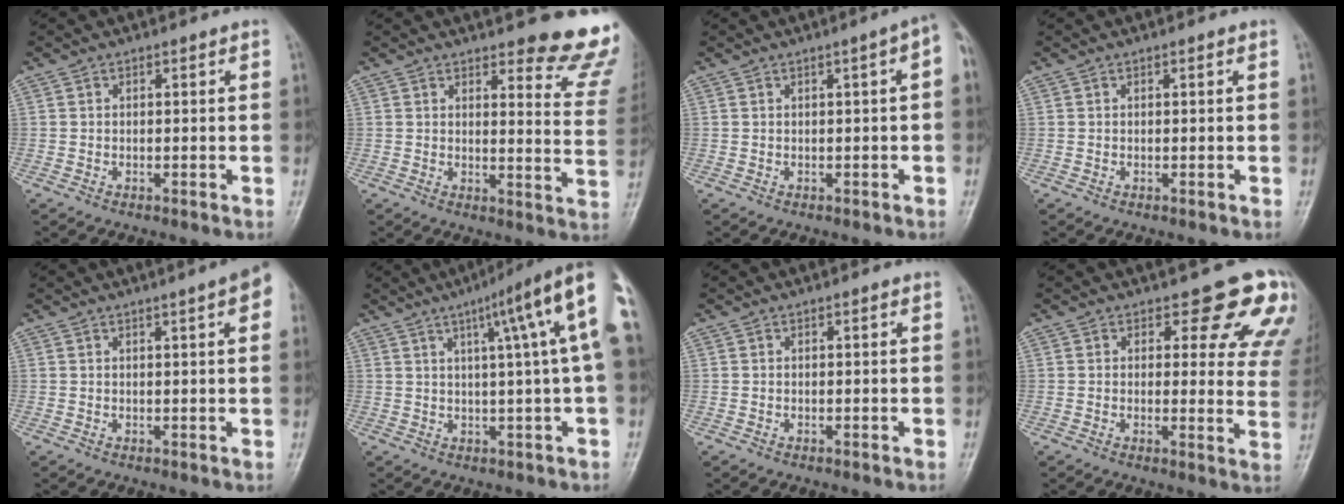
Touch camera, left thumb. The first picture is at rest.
{"total": 13.1, "force": [10.8, 2.9, 6.7], "torque": [-0.042, -0.088, 0.109]}
{"total": 3.3, "force": [0.1, 0.6, 3.2], "torque": [-0.033, 0.016, -0.004]}
{"total": 0.0}
{"total": 5.6, "force": [2.5, 0.6, 4.9], "torque": [-0.055, 0.008, 0.028]}
{"total": 14.2, "force": [4.2, 0.9, 13.6], "torque": [-0.177, 0.017, 0.048]}
{"total": 0.0}
{"total": 12.0, "force": [9.2, 5.1, 5.8], "torque": [-0.006, -0.054, 0.076]}